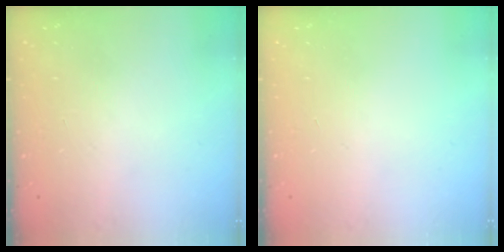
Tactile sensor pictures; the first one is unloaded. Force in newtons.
{"total": 0.0}